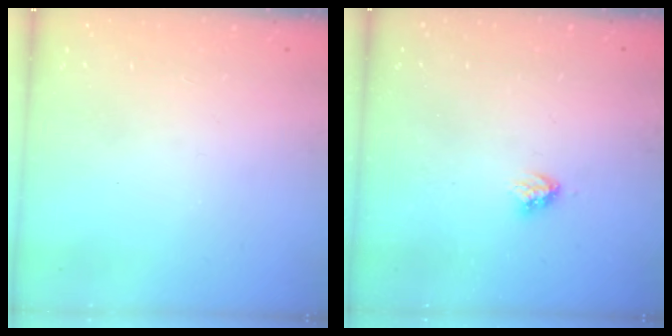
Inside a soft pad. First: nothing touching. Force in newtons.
{"total": 3.1, "press": 3.1, "slide": 0.2}